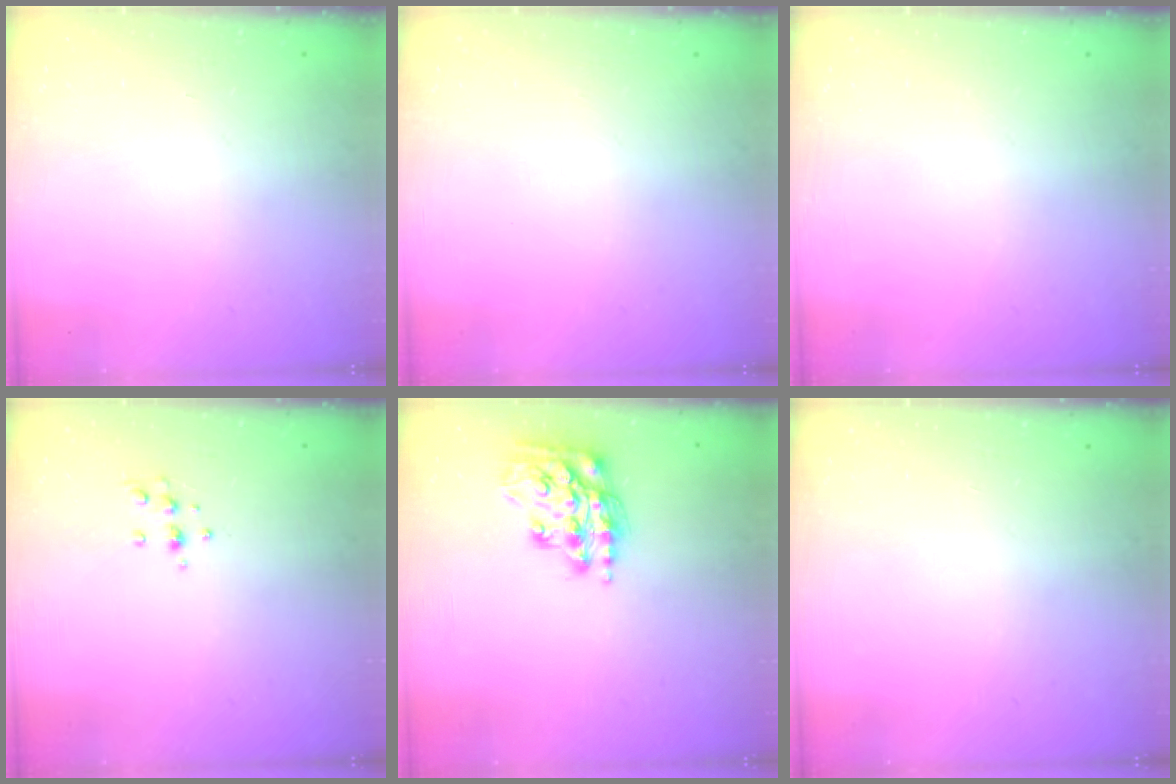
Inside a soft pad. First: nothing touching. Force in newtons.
{"total": 0.0}
{"total": 0.0}
{"total": 6.2, "press": 6.1, "slide": 0.8}
{"total": 16.3, "press": 16.2, "slide": 1.1}
{"total": 0.0}